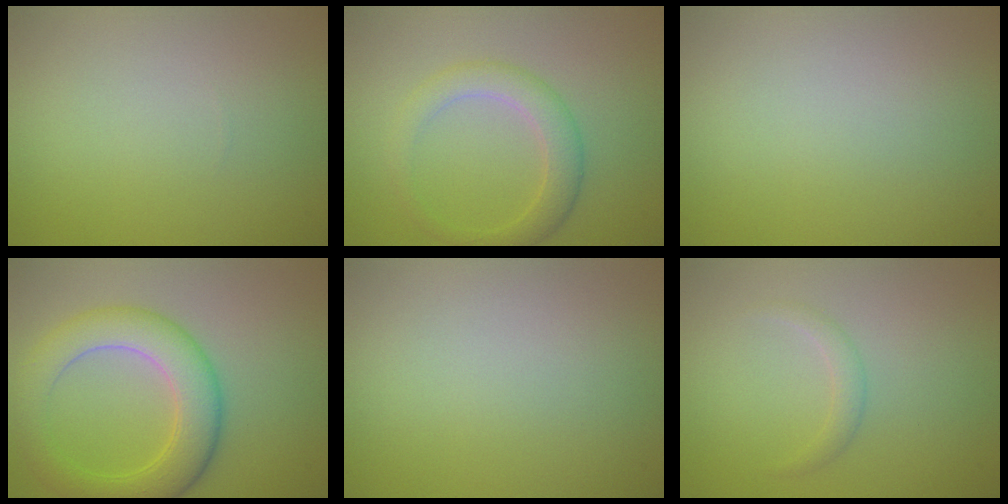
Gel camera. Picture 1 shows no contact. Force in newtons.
{"total": 3.0, "press": 3.0, "slide": 0.2}
{"total": 0.0}
{"total": 5.9, "press": 5.9, "slide": 0.1}
{"total": 0.0}
{"total": 1.2, "press": 1.2, "slide": 0.1}